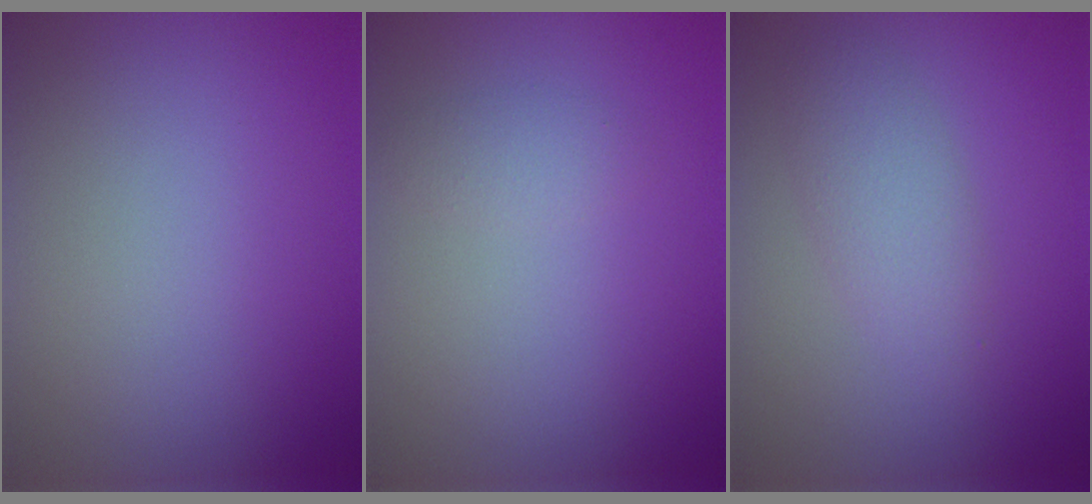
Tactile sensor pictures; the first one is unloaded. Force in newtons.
{"total": 1.1, "press": 1.1, "slide": 0.0}
{"total": 2.7, "press": 2.7, "slide": 0.1}